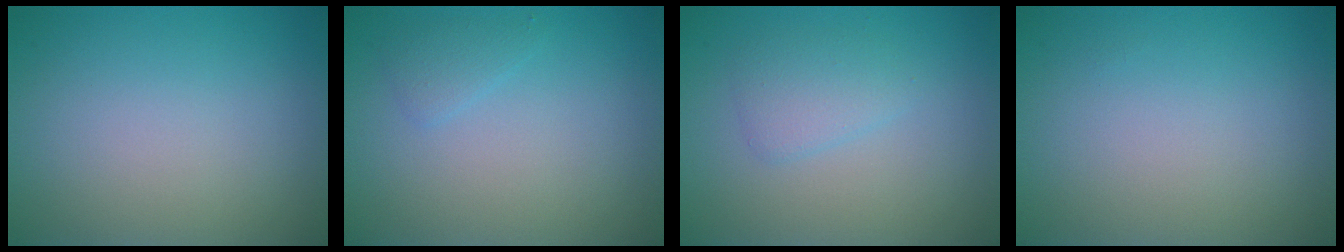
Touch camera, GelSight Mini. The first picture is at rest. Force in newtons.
{"total": 1.1, "press": 1.1, "slide": 0.1}
{"total": 1.9, "press": 1.9, "slide": 0.1}
{"total": 0.0}